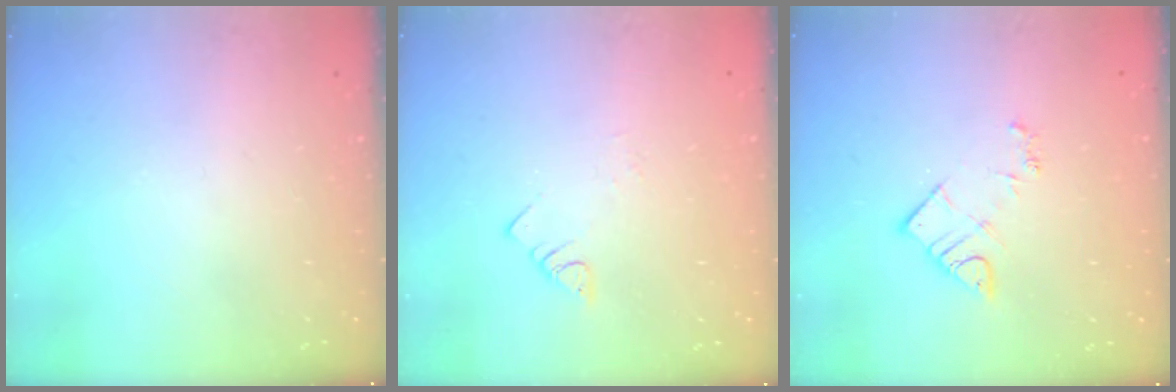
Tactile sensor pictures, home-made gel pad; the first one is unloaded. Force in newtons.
{"total": 2.5, "press": 2.5, "slide": 0.4}
{"total": 7.6, "press": 7.6, "slide": 0.6}